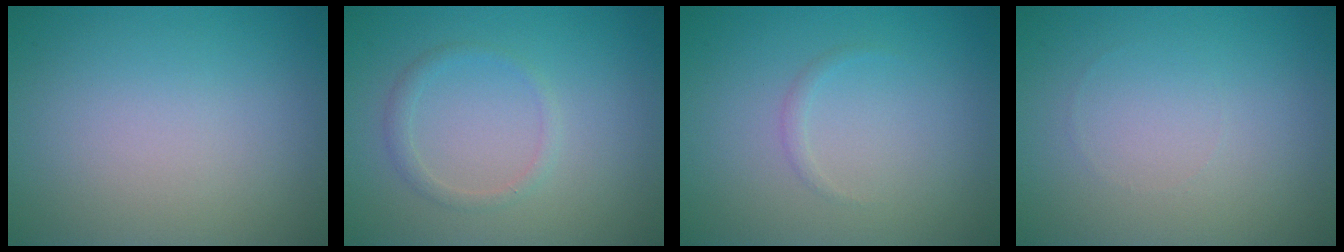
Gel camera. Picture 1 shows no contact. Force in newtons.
{"total": 1.3, "press": 1.3, "slide": 0.0}
{"total": 0.6, "press": 0.6, "slide": 0.1}
{"total": 0.0}